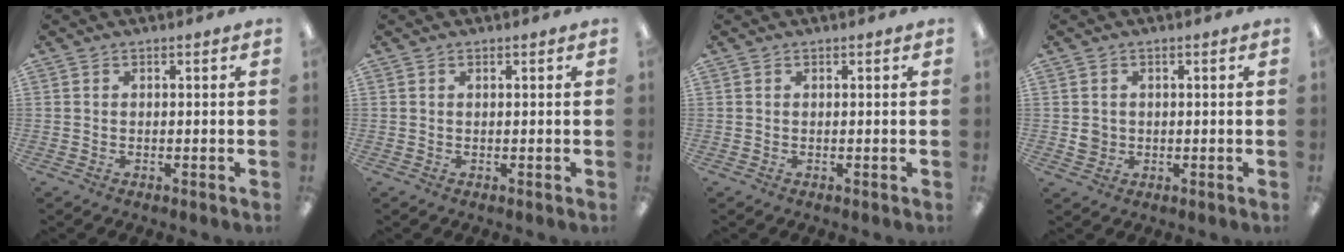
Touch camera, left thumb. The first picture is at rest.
{"total": 0.0}
{"total": 0.0}
{"total": 2.5, "force": [0.2, 2.4, 0.8], "torque": [-0.009, 0.001, 0.002]}